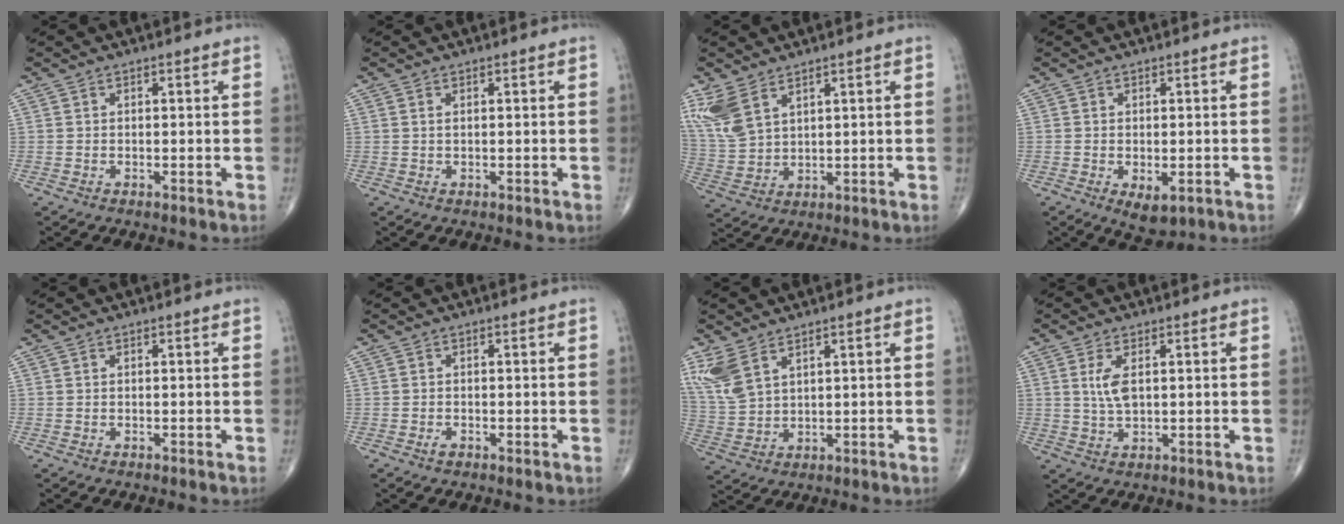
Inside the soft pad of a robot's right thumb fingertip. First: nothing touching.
{"total": 0.5, "force": [0.3, 0.2, 0.4], "torque": [-0.013, 0.005, 0.007]}
{"total": 8.5, "force": [5.2, 4.2, 5.2], "torque": [-0.117, -0.012, 0.121]}
{"total": 4.3, "force": [-1.4, 2.2, 3.4], "torque": [-0.049, -0.006, -0.012]}
{"total": 0.0}
{"total": 1.0, "force": [-0.5, 0.6, 0.7], "torque": [-0.013, 0.000, -0.009]}
{"total": 7.3, "force": [4.6, 3.3, 4.6], "torque": [-0.105, -0.011, 0.107]}
{"total": 4.6, "force": [1.1, 2.1, 3.9], "torque": [-0.083, -0.006, 0.027]}